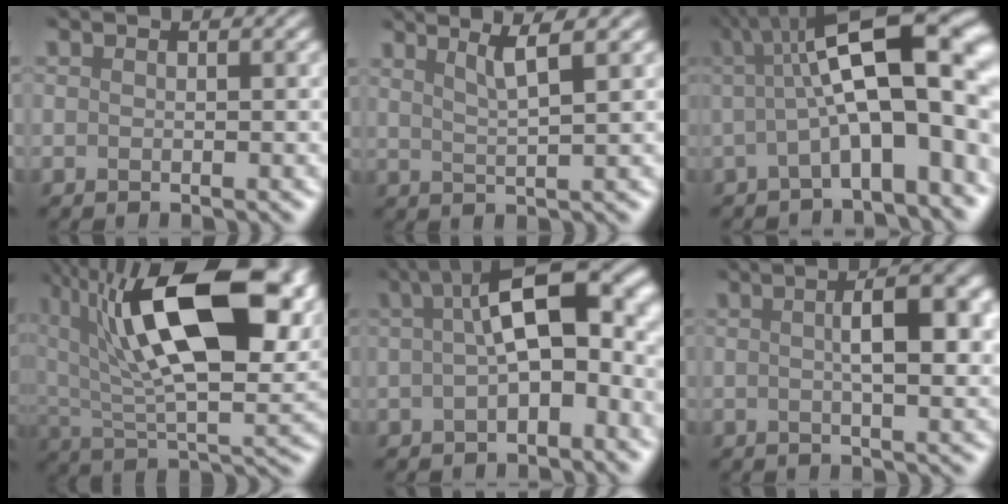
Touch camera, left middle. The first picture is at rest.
{"total": 2.7, "force": [2.2, 0.1, 1.5], "torque": [-0.022, 0.014, 0.025]}
{"total": 12.2, "force": [0.7, 3.3, 11.7], "torque": [-0.180, 0.030, 0.009]}
{"total": 15.6, "force": [6.9, 7.1, 12.1], "torque": [-0.229, -0.002, 0.127]}
{"total": 8.9, "force": [1.2, 3.4, 8.2], "torque": [-0.120, 0.026, 0.008]}
{"total": 4.8, "force": [1.2, 0.9, 4.6], "torque": [-0.066, 0.013, 0.014]}